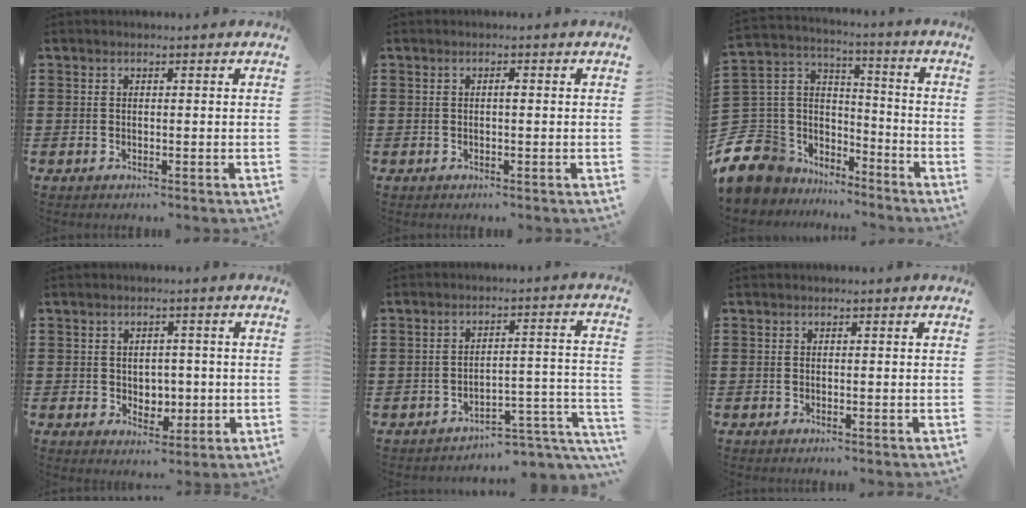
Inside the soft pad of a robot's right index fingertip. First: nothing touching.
{"total": 0.7, "force": [0.0, 0.1, 0.7], "torque": [-0.013, -0.004, 0.000]}
{"total": 9.7, "force": [-5.3, 8.0, 1.7], "torque": [-0.099, -0.010, -0.101]}
{"total": 3.0, "force": [0.2, 2.8, 1.1], "torque": [-0.018, 0.004, -0.004]}
{"total": 4.1, "force": [-3.9, 0.7, 1.0], "torque": [-0.021, 0.001, -0.081]}
{"total": 0.0}